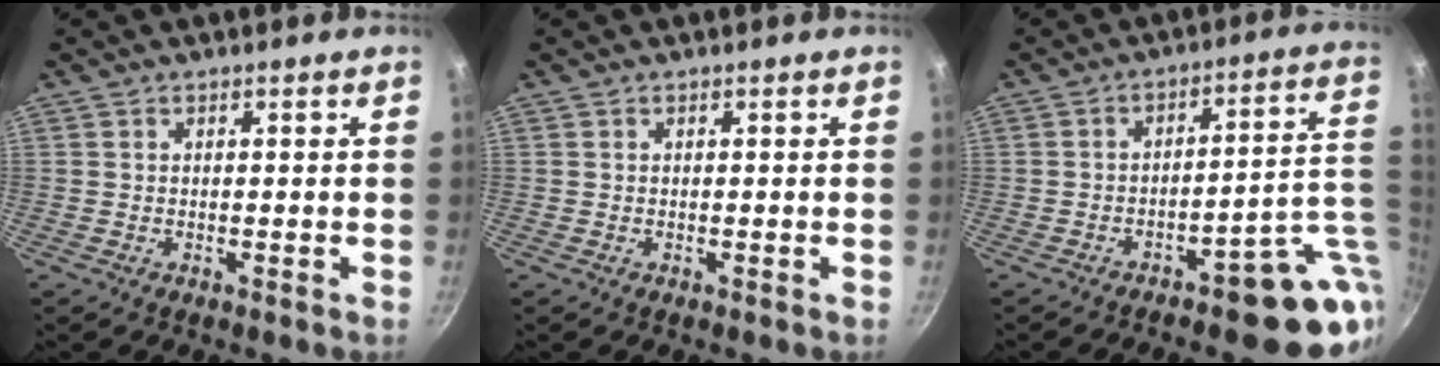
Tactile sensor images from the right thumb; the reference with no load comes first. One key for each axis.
{"total": 0.0}
{"total": 15.1, "fx": -5.0, "fy": 5.9, "fz": 13.0, "tx": -0.099, "ty": 0.034, "tz": -0.060}